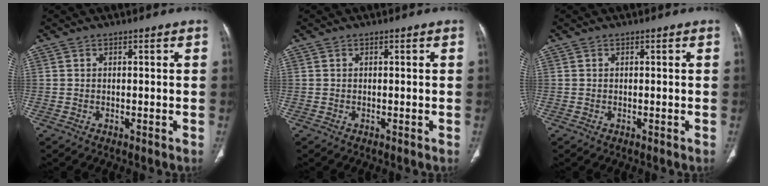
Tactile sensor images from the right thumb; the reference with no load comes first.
{"total": 0.0}
{"total": 0.0}